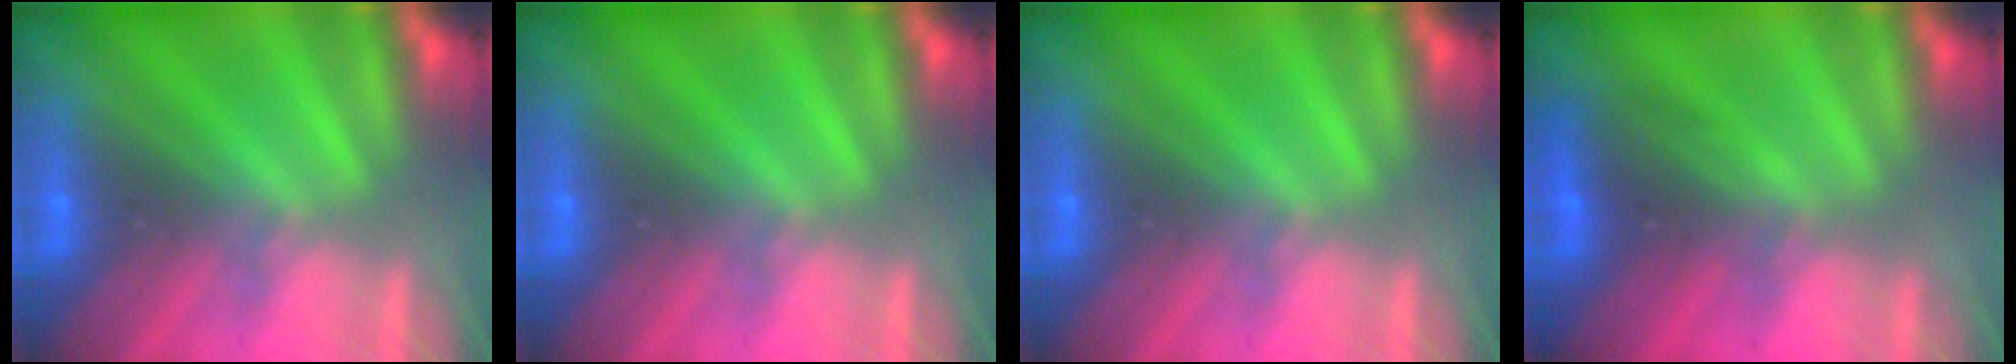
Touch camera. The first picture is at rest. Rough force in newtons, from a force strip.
{"total": 0.0}
{"total": 0.0}
{"total": 2.6}